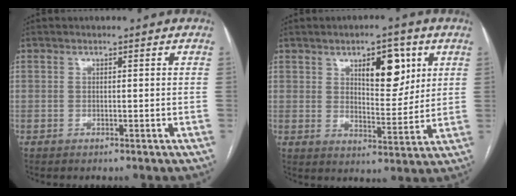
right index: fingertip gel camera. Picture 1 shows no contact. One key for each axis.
{"total": 8.9, "fx": 4.0, "fy": 3.5, "fz": 7.2, "tx": -0.104, "ty": 0.001, "tz": 0.063}